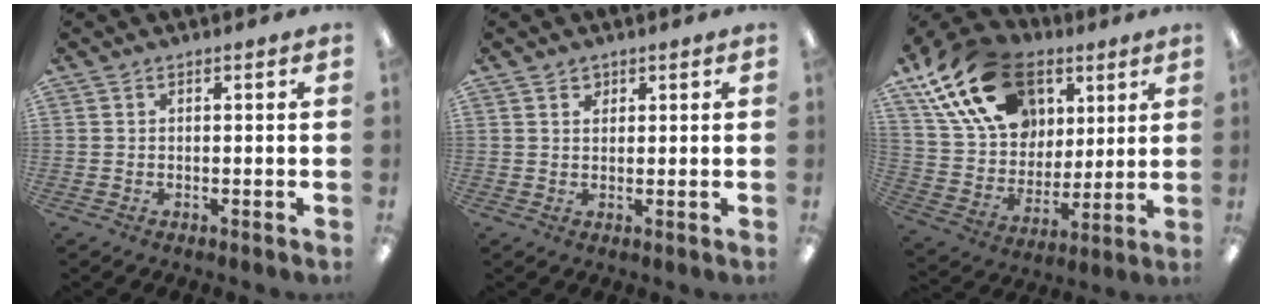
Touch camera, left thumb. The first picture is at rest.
{"total": 2.2, "force": [1.4, 1.4, 0.9], "torque": [-0.012, -0.001, 0.024]}
{"total": 23.3, "force": [12.0, 15.7, 12.4], "torque": [-0.245, -0.037, 0.221]}